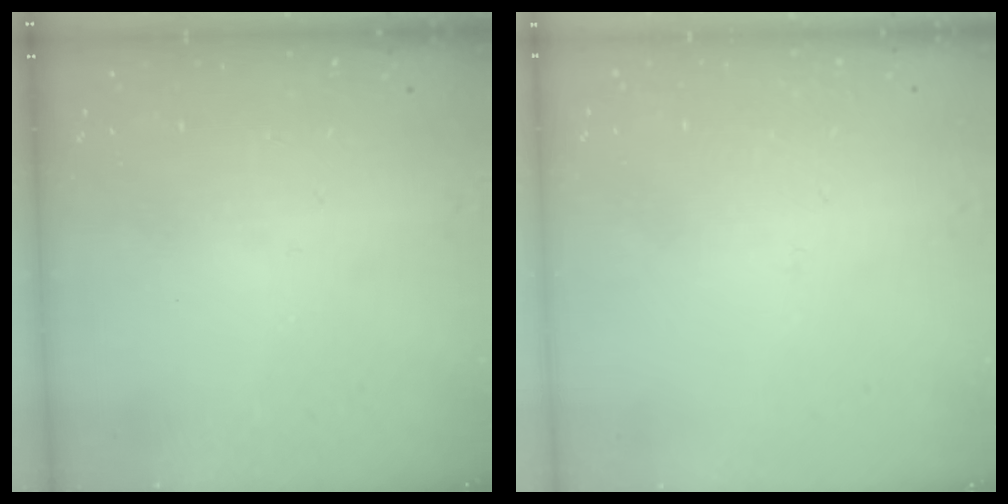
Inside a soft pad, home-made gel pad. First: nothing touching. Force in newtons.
{"total": 0.9, "press": 0.9, "slide": 0.1}